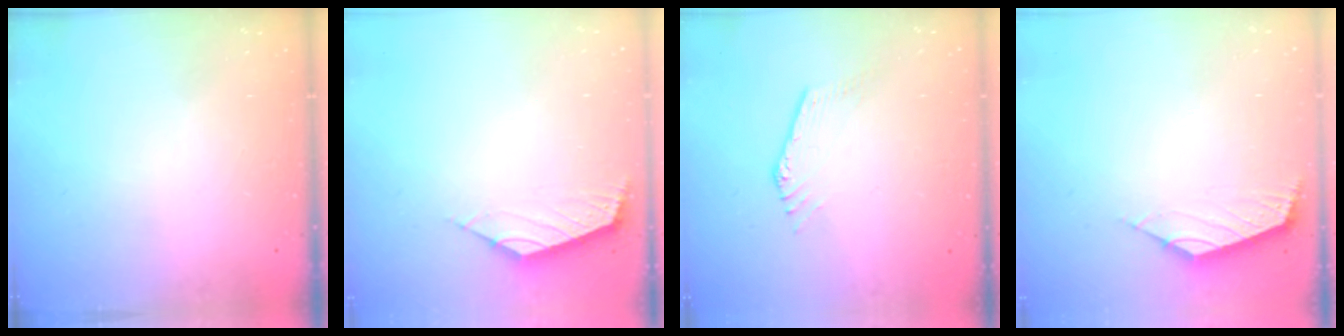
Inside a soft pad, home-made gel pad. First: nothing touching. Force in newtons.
{"total": 2.3, "press": 2.3, "slide": 0.6}
{"total": 0.0}
{"total": 2.5, "press": 2.5, "slide": 0.6}